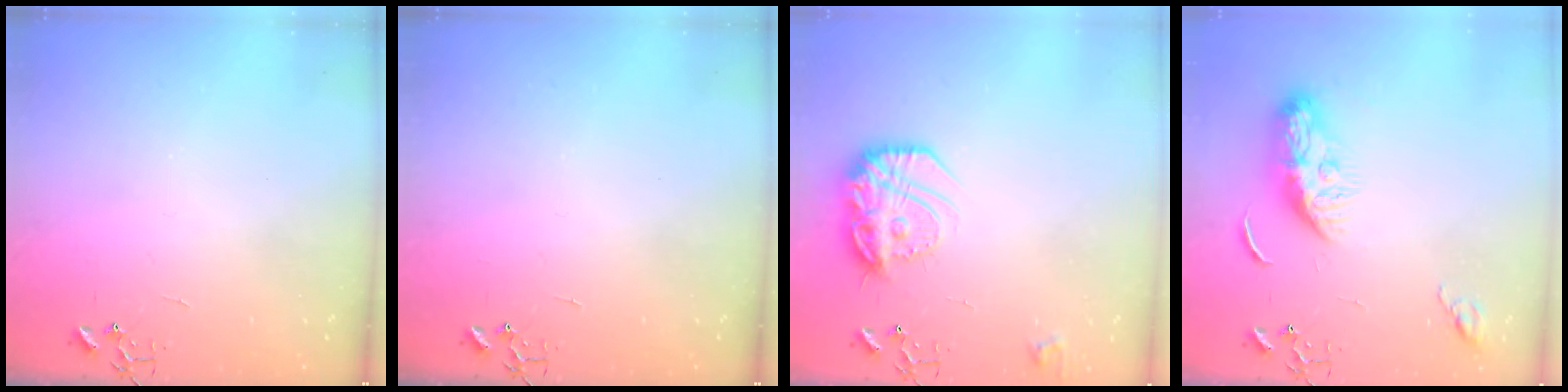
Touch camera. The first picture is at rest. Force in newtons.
{"total": 0.0}
{"total": 18.0, "press": 18.0, "slide": 1.3}
{"total": 10.3, "press": 10.2, "slide": 0.9}